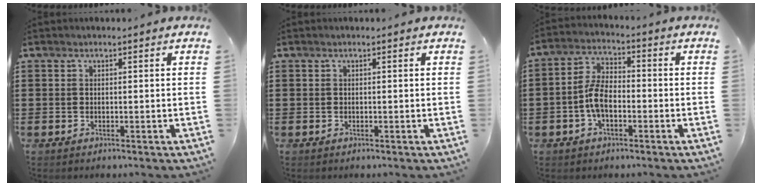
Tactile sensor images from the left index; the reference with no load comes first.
{"total": 0.0}
{"total": 6.5, "force": [-1.8, 3.2, 5.3], "torque": [-0.127, 0.001, -0.040]}